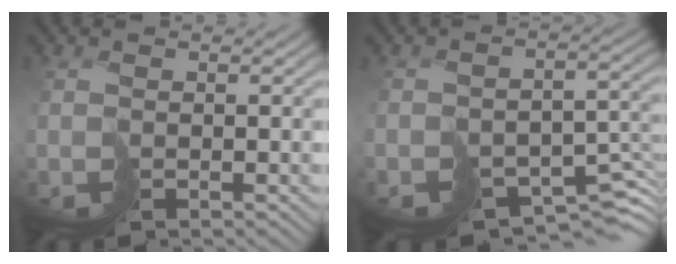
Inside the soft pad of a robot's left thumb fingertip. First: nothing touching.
{"total": 6.6, "force": [-4.7, 2.9, 3.7], "torque": [-0.045, -0.024, -0.053]}